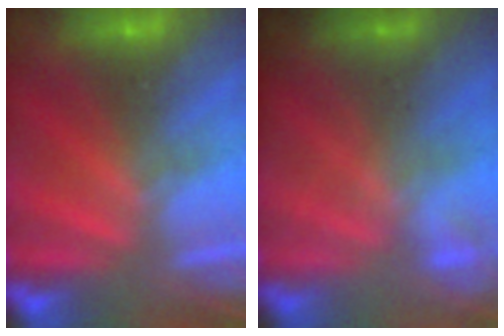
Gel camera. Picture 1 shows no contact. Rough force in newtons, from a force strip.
{"total": 1.9}